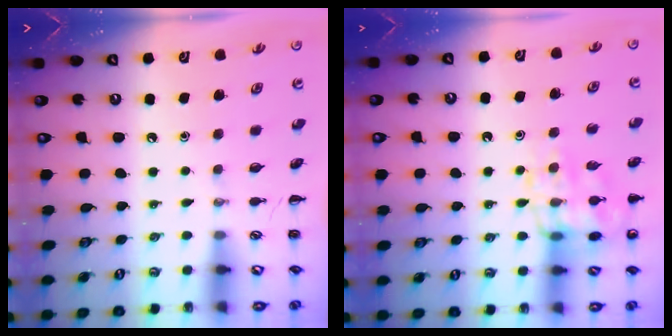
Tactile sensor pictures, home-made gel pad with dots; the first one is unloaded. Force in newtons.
{"total": 14.5, "press": 14.4, "slide": 2.0}